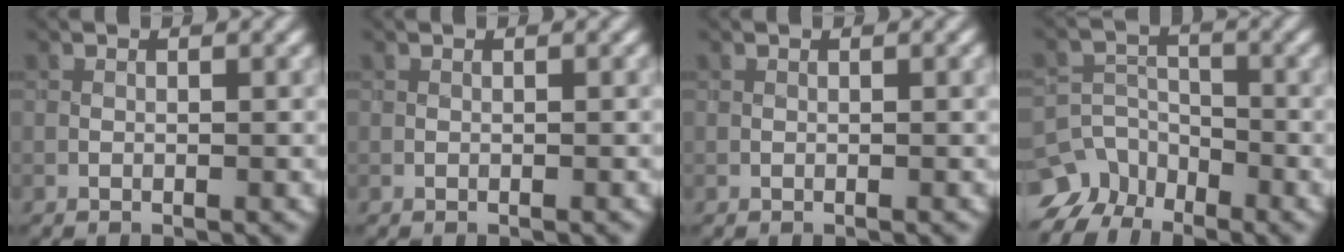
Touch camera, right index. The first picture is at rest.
{"total": 0.0}
{"total": 0.6, "force": [0.0, 0.1, 0.6], "torque": [-0.009, 0.000, 0.000]}
{"total": 8.8, "force": [-6.5, 5.6, 1.8], "torque": [-0.020, -0.022, -0.119]}